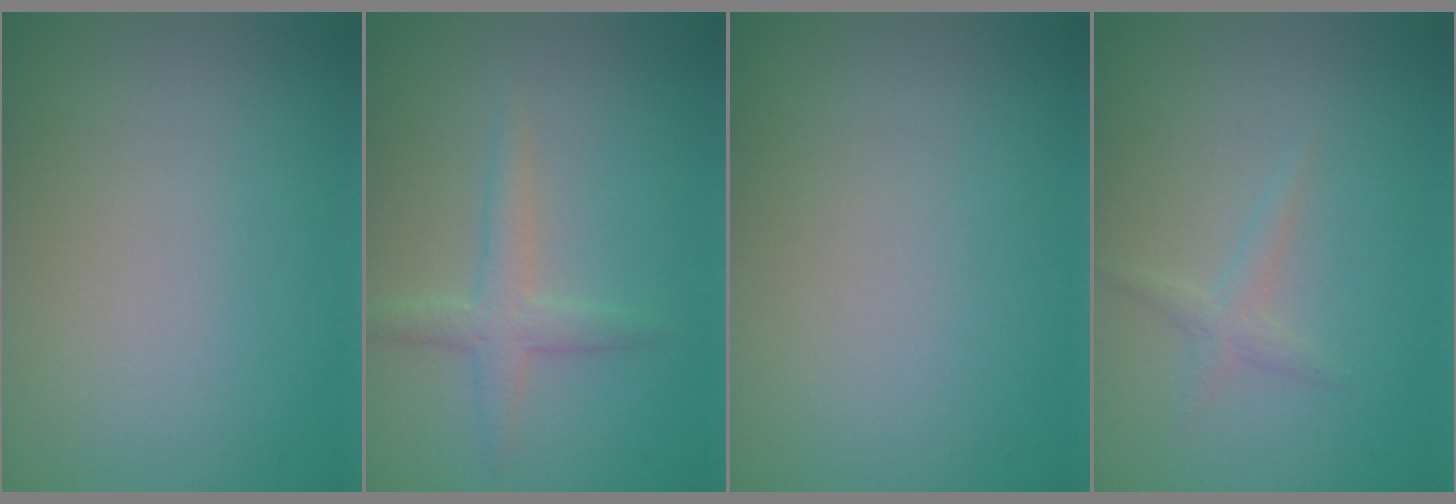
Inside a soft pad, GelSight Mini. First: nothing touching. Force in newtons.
{"total": 2.4, "press": 2.4, "slide": 0.0}
{"total": 0.0}
{"total": 1.3, "press": 1.3, "slide": 0.1}